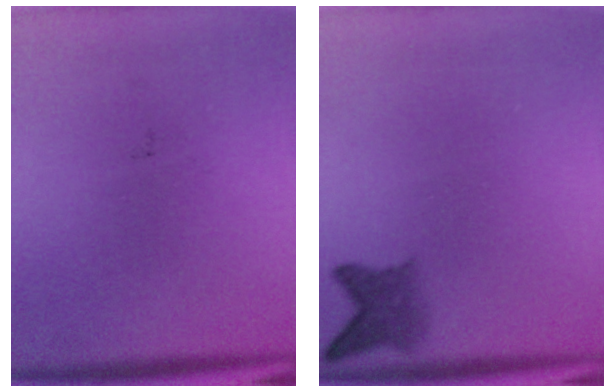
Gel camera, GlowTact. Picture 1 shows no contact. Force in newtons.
{"total": 2.9}